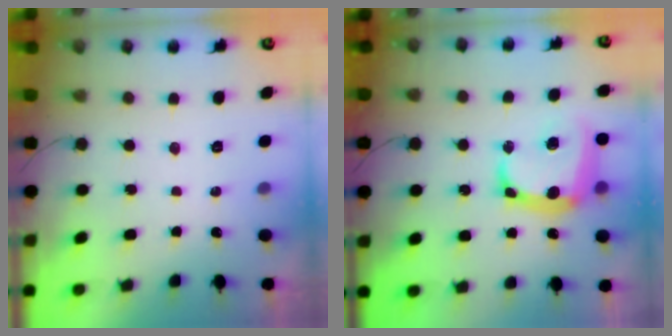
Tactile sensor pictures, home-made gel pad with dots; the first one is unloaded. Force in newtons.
{"total": 15.5, "press": 15.3, "slide": 1.9}